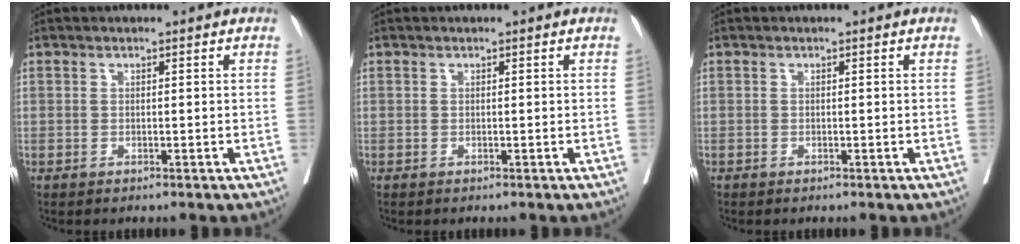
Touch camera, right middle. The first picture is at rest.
{"total": 0.0}
{"total": 0.0}